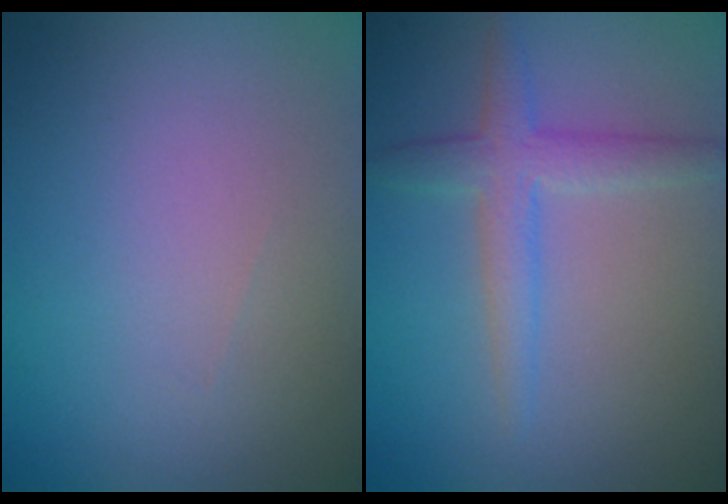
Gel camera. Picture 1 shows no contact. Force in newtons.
{"total": 2.9, "press": 2.9, "slide": 0.1}